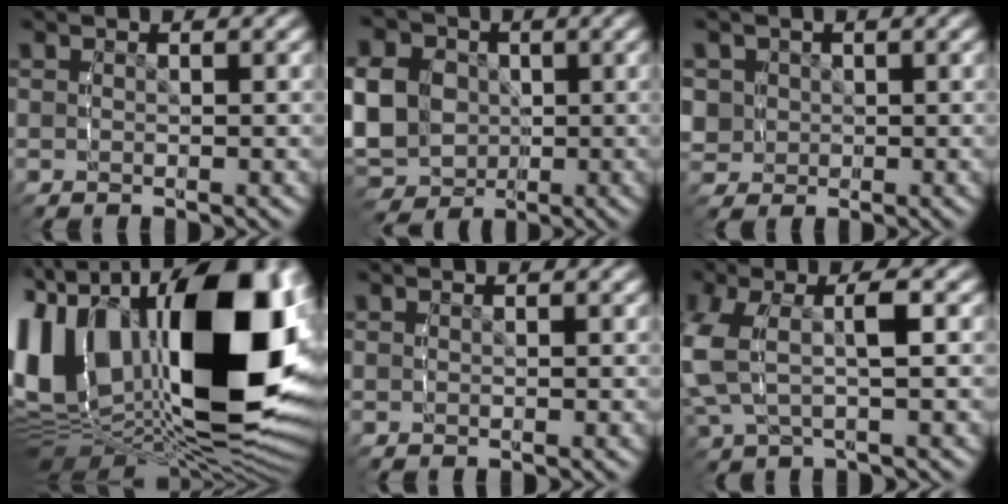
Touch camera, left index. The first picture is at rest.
{"total": 10.1, "force": [-0.7, 8.9, 4.6], "torque": [-0.120, -0.036, -0.012]}
{"total": 4.7, "force": [-0.2, 4.5, 1.1], "torque": [-0.050, -0.020, 0.003]}
{"total": 25.9, "force": [-2.1, 17.1, 19.3], "torque": [-0.358, -0.046, -0.022]}
{"total": 0.0}
{"total": 7.0, "force": [-0.5, 4.8, 5.1], "torque": [-0.131, -0.005, -0.011]}